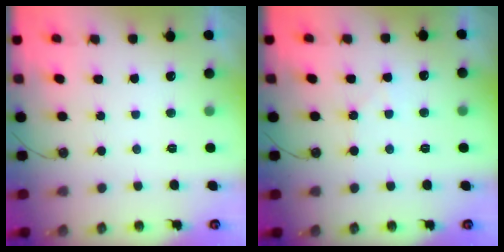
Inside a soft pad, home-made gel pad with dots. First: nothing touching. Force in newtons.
{"total": 5.3, "press": 5.2, "slide": 0.9}